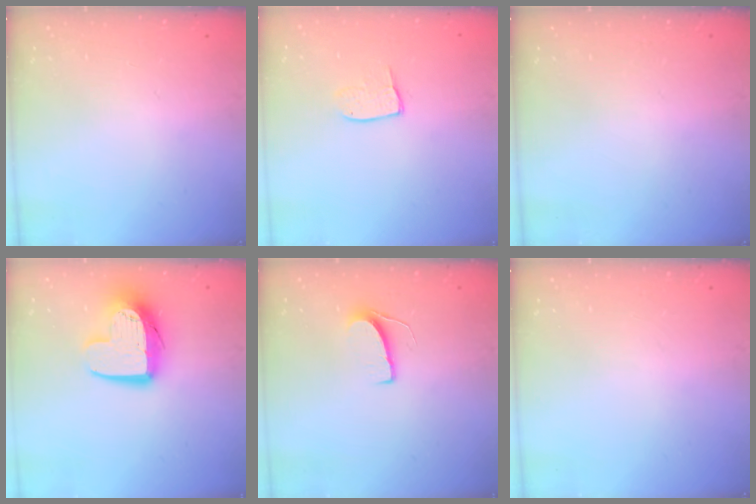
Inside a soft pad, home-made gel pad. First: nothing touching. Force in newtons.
{"total": 6.1, "press": 6.1, "slide": 0.5}
{"total": 0.0}
{"total": 12.4, "press": 12.4, "slide": 1.0}
{"total": 6.4, "press": 6.4, "slide": 0.6}
{"total": 0.0}